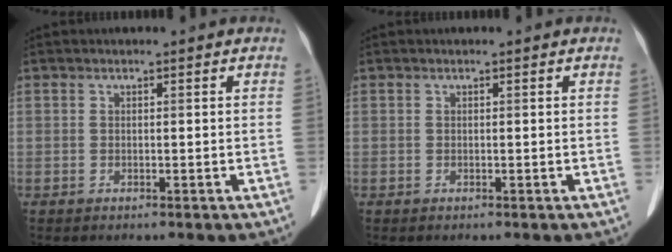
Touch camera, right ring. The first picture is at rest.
{"total": 0.0}